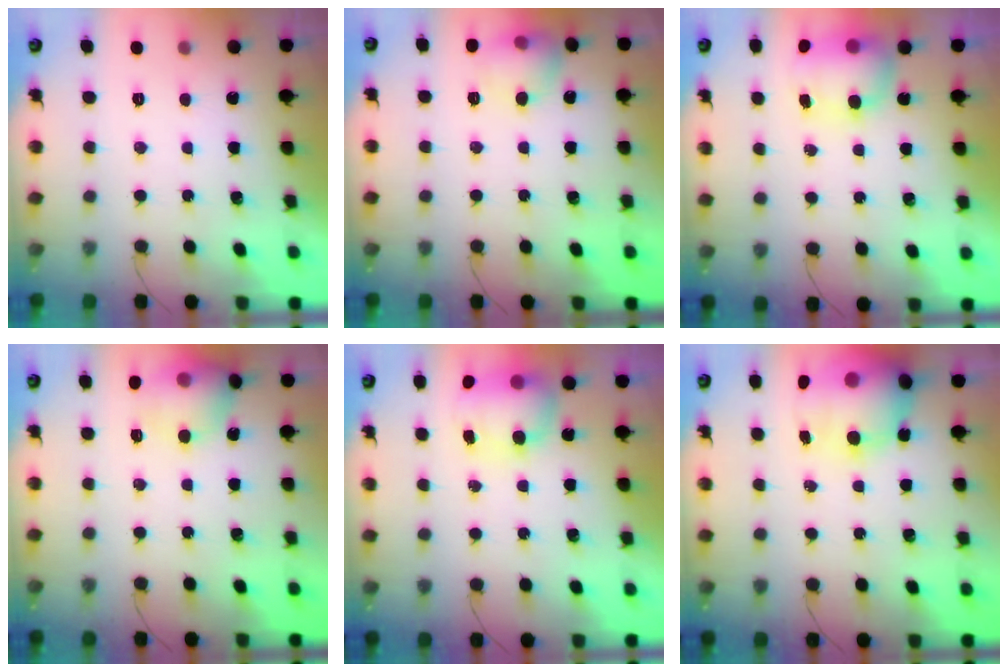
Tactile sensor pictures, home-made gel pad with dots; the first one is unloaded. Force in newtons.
{"total": 9.7, "press": 9.6, "slide": 1.4}
{"total": 7.4, "press": 7.3, "slide": 1.1}
{"total": 12.0, "press": 11.9, "slide": 1.8}
{"total": 8.2, "press": 8.1, "slide": 1.3}
{"total": 16.0, "press": 15.5, "slide": 3.9}